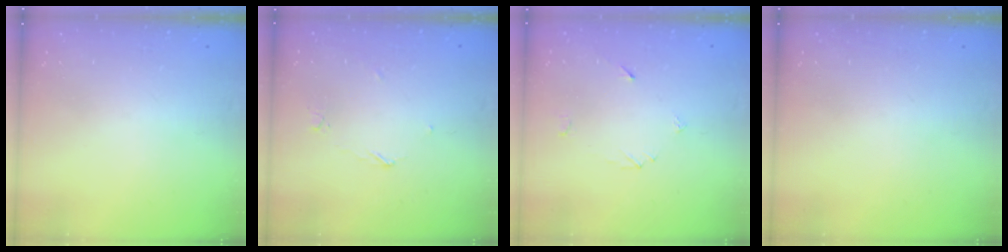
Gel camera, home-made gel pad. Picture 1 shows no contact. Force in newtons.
{"total": 3.7, "press": 3.7, "slide": 0.5}
{"total": 2.6, "press": 2.6, "slide": 0.2}
{"total": 0.0}